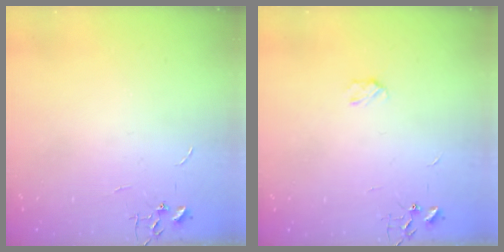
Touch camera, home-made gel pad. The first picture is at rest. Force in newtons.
{"total": 3.5, "press": 3.4, "slide": 0.5}